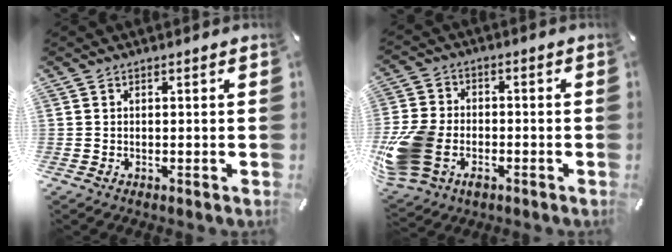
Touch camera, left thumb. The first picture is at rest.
{"total": 13.9, "force": [-4.9, 10.4, 7.8], "torque": [-0.156, 0.033, -0.082]}